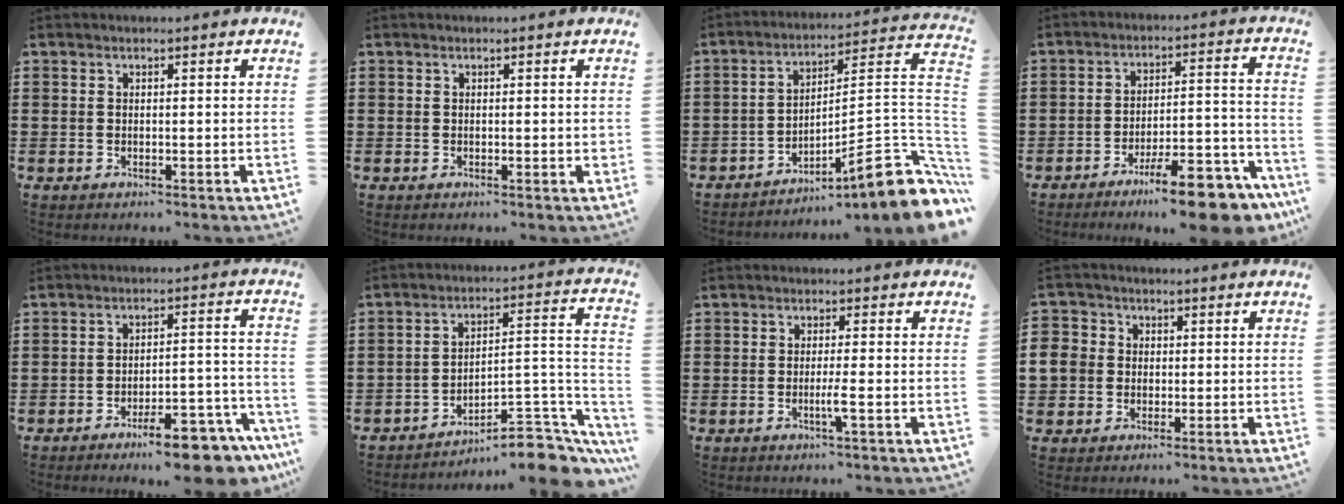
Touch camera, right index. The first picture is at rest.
{"total": 0.5, "force": [0.0, 0.3, 0.4], "torque": [-0.008, 0.003, -0.001]}
{"total": 10.3, "force": [-5.9, 1.1, 8.4], "torque": [-0.114, -0.016, -0.114]}
{"total": 11.6, "force": [-9.3, 1.6, 6.8], "torque": [-0.089, 0.035, -0.166]}
{"total": 9.4, "force": [-7.7, 1.9, 5.0], "torque": [-0.064, 0.027, -0.135]}
{"total": 7.7, "force": [-6.7, 2.2, 3.2], "torque": [-0.031, 0.003, -0.128]}
{"total": 2.6, "force": [-0.8, -0.3, 2.4], "torque": [-0.048, -0.010, -0.019]}
{"total": 4.7, "force": [0.0, 4.5, 1.4], "torque": [-0.057, 0.011, -0.005]}